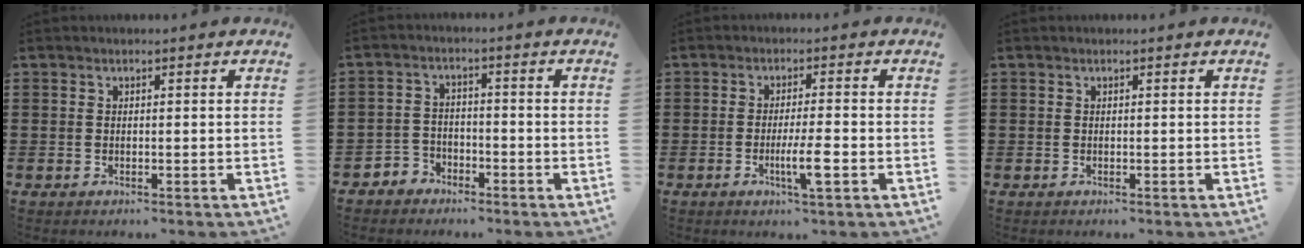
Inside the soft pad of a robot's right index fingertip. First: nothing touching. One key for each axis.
{"total": 2.8, "fx": -2.4, "fy": 1.5, "fz": 0.2, "tx": -0.013, "ty": 0.005, "tz": -0.052}
{"total": 5.0, "fx": -1.8, "fy": 0.2, "fz": 4.7, "tx": -0.086, "ty": -0.014, "tz": -0.031}
{"total": 0.0}